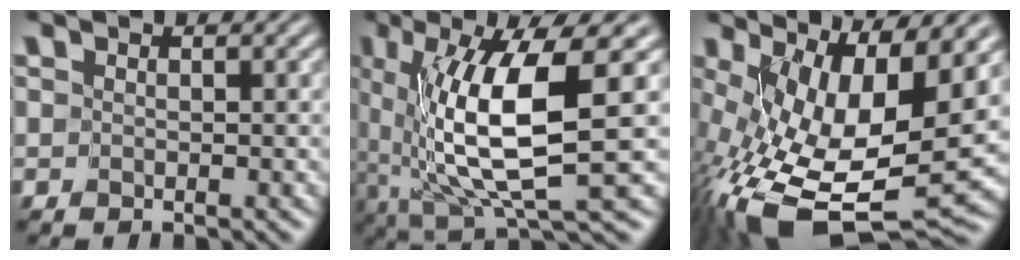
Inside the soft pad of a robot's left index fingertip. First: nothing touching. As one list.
[{"total": 10.3, "force": [1.2, 2.4, 9.9], "torque": [-0.178, -0.006, 0.030]}, {"total": 14.9, "force": [-1.1, 6.3, 13.4], "torque": [-0.261, -0.022, -0.005]}]